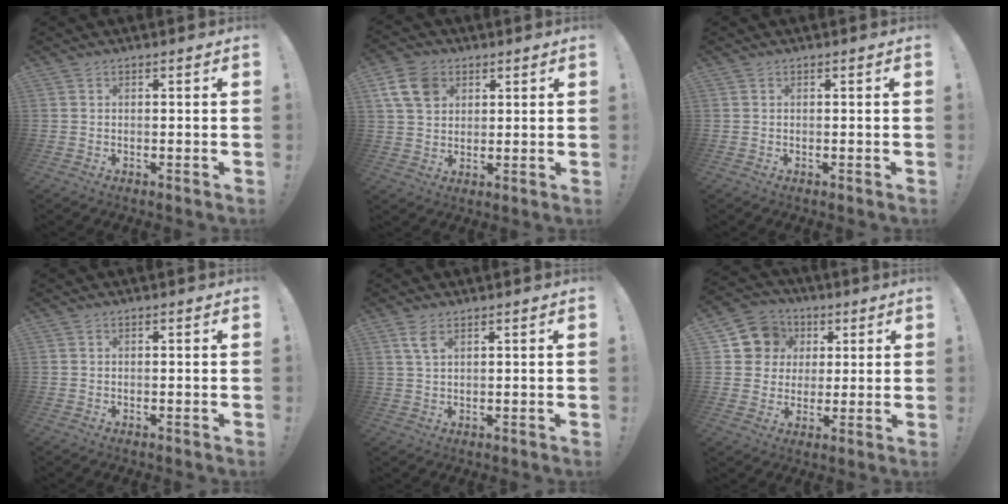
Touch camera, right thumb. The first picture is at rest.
{"total": 10.6, "force": [4.7, 7.6, 5.6], "torque": [-0.106, -0.006, 0.095]}
{"total": 0.0}
{"total": 0.0}
{"total": 4.1, "force": [2.0, 1.7, 3.1], "torque": [-0.059, -0.003, 0.038]}
{"total": 10.8, "force": [3.0, 10.0, 2.6], "torque": [-0.032, -0.009, 0.065]}